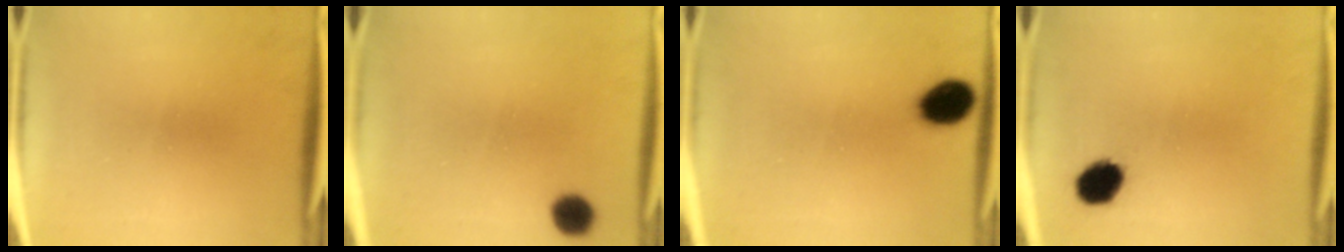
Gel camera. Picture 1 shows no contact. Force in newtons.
{"total": 4.8}
{"total": 7.0}
{"total": 6.2}